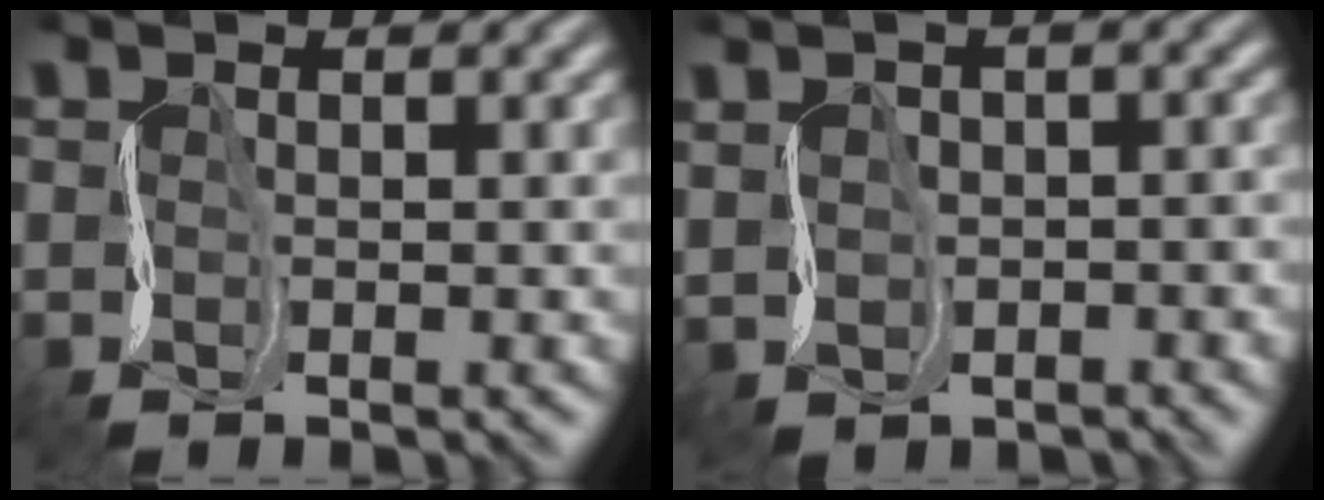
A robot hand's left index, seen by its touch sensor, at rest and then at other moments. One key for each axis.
{"total": 0.9, "fx": -0.8, "fy": 0.4, "fz": 0.1, "tx": -0.003, "ty": -0.015, "tz": -0.004}